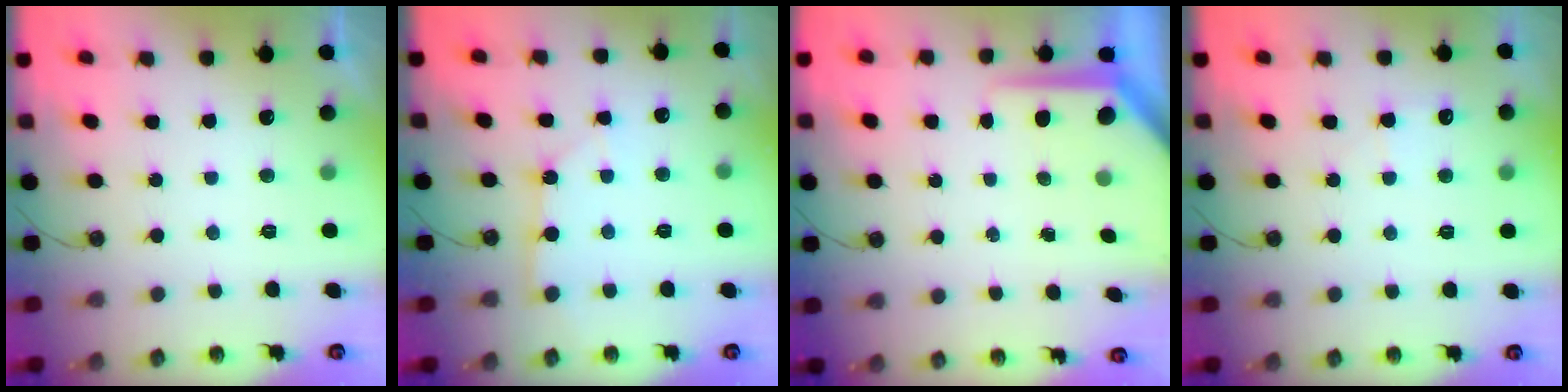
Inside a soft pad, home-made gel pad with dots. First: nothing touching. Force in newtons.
{"total": 3.0, "press": 3.0, "slide": 0.2}
{"total": 6.4, "press": 6.4, "slide": 0.5}
{"total": 3.6, "press": 3.6, "slide": 0.4}